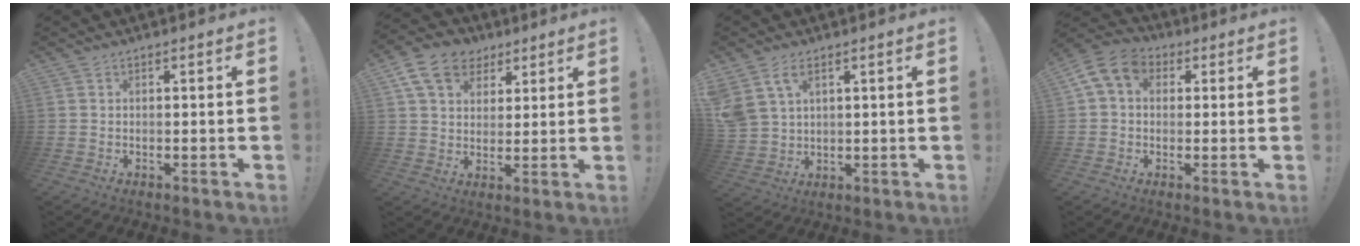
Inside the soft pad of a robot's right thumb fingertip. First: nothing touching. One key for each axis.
{"total": 13.7, "fx": 6.5, "fy": 10.1, "fz": 6.5, "tx": -0.102, "ty": -0.023, "tz": 0.128}
{"total": 6.9, "fx": 4.0, "fy": 4.1, "fz": 3.9, "tx": -0.076, "ty": -0.014, "tz": 0.081}
{"total": 10.0, "fx": 2.9, "fy": 7.5, "fz": 6.1, "tx": -0.102, "ty": 0.002, "tz": 0.061}